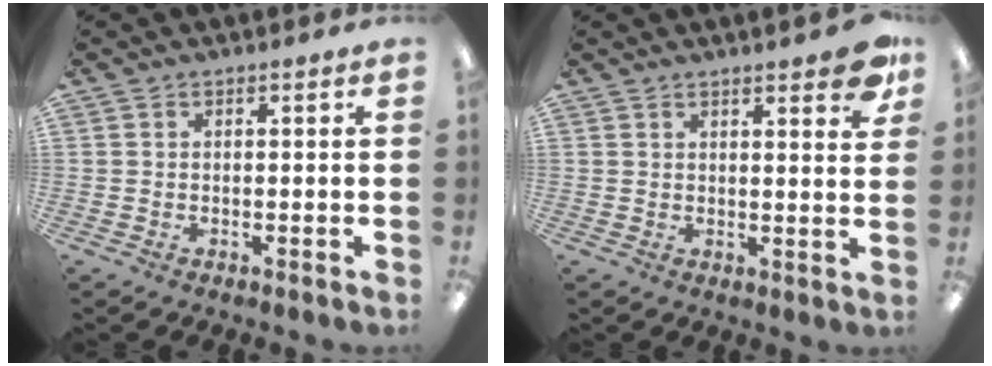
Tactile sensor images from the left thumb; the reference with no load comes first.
{"total": 5.8, "force": [4.4, 1.2, 3.5], "torque": [-0.040, -0.027, 0.070]}